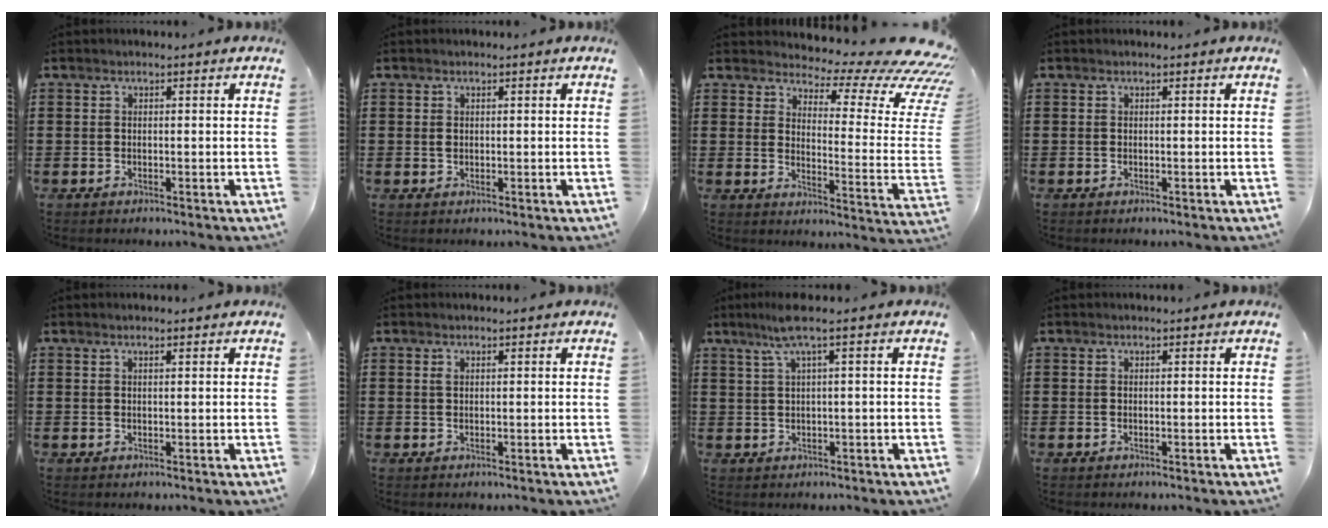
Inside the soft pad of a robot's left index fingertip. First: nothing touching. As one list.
[{"total": 0.7, "force": [0.1, 0.6, 0.3], "torque": [-0.008, 0.005, 0.002]}, {"total": 7.1, "force": [5.6, 1.5, 4.1], "torque": [-0.070, -0.057, 0.091]}, {"total": 0.0}, {"total": 0.7, "force": [0.6, 0.1, 0.4], "torque": [-0.009, 0.001, 0.011]}, {"total": 0.9, "force": [0.4, 0.5, 0.6], "torque": [-0.013, 0.002, 0.008]}, {"total": 4.3, "force": [2.1, -0.1, 3.8], "torque": [-0.076, 0.001, 0.036]}, {"total": 0.0}]